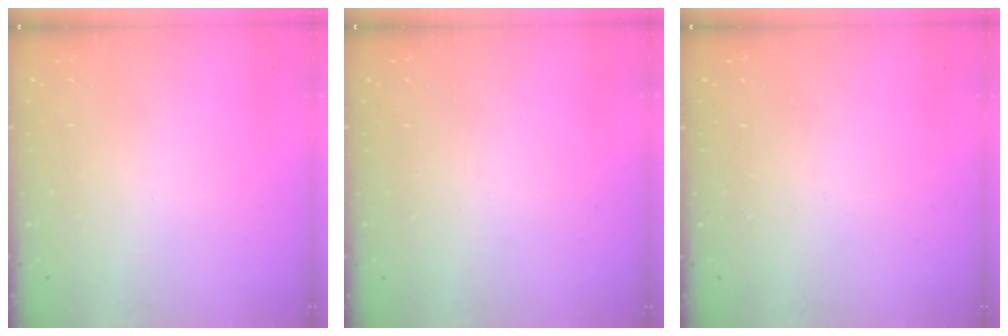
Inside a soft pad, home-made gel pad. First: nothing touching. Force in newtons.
{"total": 0.0}
{"total": 0.0}